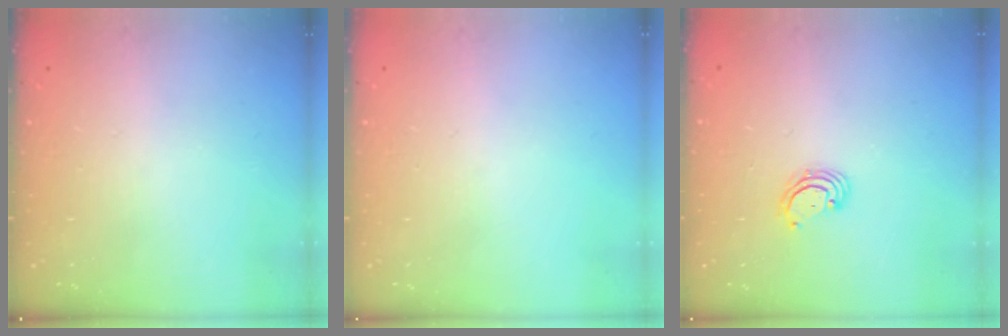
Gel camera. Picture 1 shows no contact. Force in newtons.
{"total": 0.0}
{"total": 3.2, "press": 3.2, "slide": 0.3}